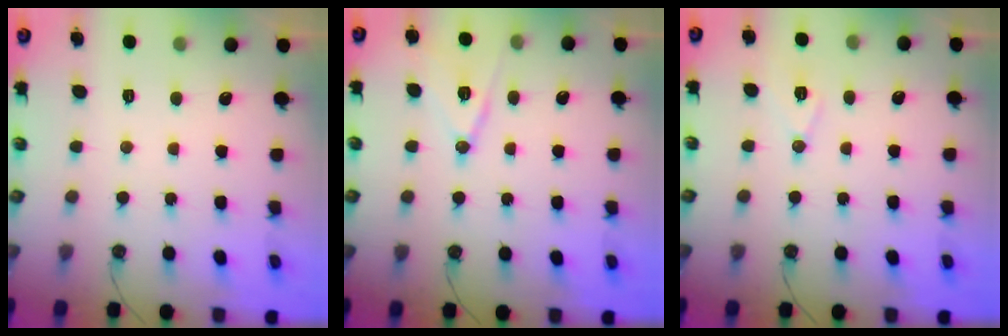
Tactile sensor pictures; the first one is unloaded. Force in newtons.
{"total": 11.3, "press": 10.7, "slide": 3.3}
{"total": 7.3, "press": 6.4, "slide": 3.5}